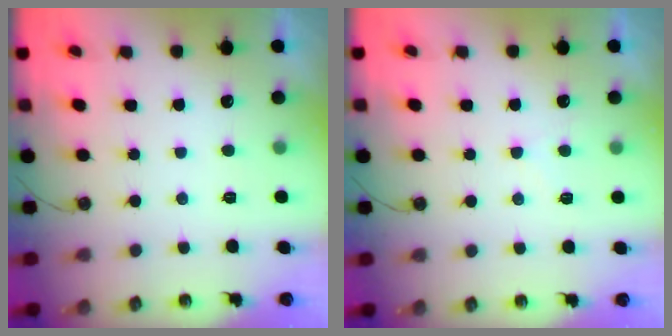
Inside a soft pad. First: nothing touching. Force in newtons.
{"total": 4.8, "press": 4.8, "slide": 0.6}